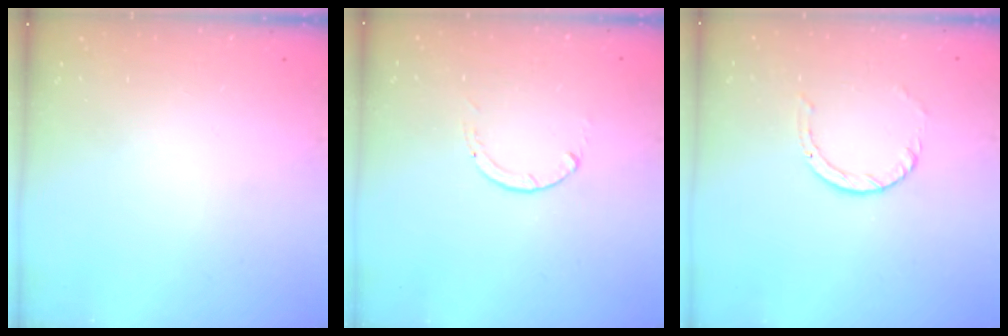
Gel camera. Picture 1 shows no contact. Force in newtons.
{"total": 0.0}
{"total": 3.8, "press": 3.7, "slide": 0.3}